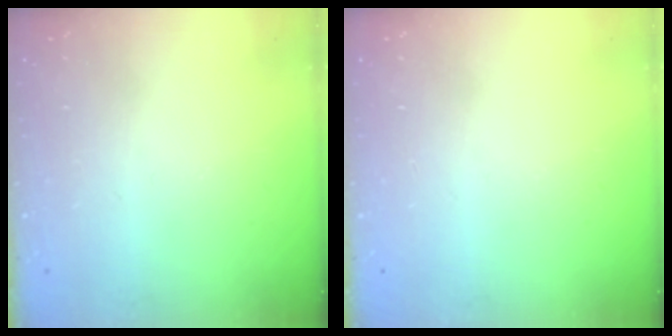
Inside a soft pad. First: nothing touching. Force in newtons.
{"total": 0.0}